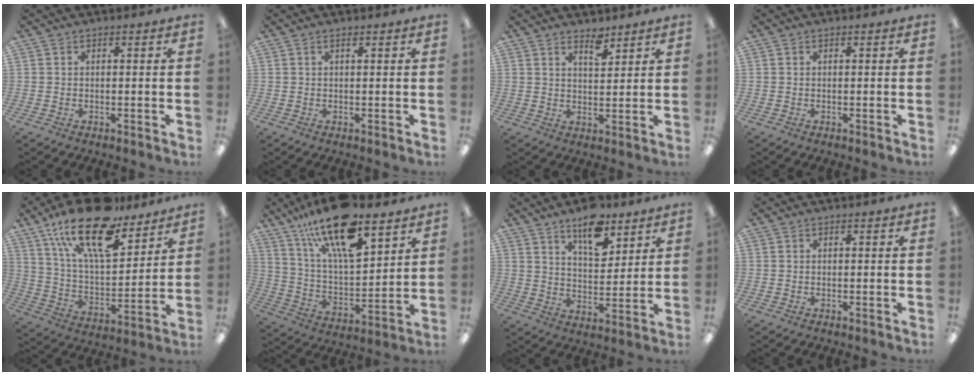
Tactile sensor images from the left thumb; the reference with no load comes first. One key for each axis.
{"total": 0.6, "fx": 0.5, "fy": 0.2, "fz": 0.3, "tx": -0.007, "ty": 0.001, "tz": 0.009}
{"total": 4.2, "fx": 3.6, "fy": 1.5, "fz": 1.5, "tx": -0.003, "ty": -0.029, "tz": 0.060}
{"total": 0.0}
{"total": 22.1, "fx": 15.5, "fy": 8.4, "fz": 13.3, "tx": -0.231, "ty": -0.091, "tz": 0.271}
{"total": 21.2, "fx": 14.6, "fy": 7.3, "fz": 13.5, "tx": -0.229, "ty": -0.083, "tz": 0.249}
{"total": 12.1, "fx": 8.4, "fy": 5.6, "fz": 6.6, "tx": -0.088, "ty": -0.046, "tz": 0.144}
{"total": 0.0}